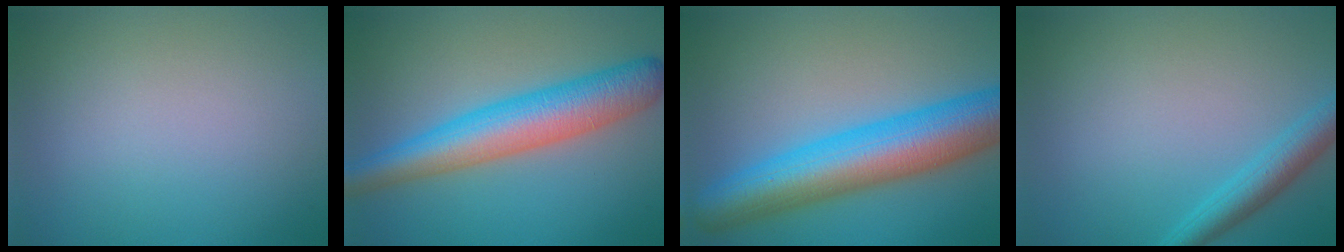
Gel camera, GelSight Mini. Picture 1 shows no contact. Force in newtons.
{"total": 7.3, "press": 7.3, "slide": 0.1}
{"total": 9.7, "press": 9.7, "slide": 0.2}
{"total": 3.1, "press": 3.1, "slide": 0.2}